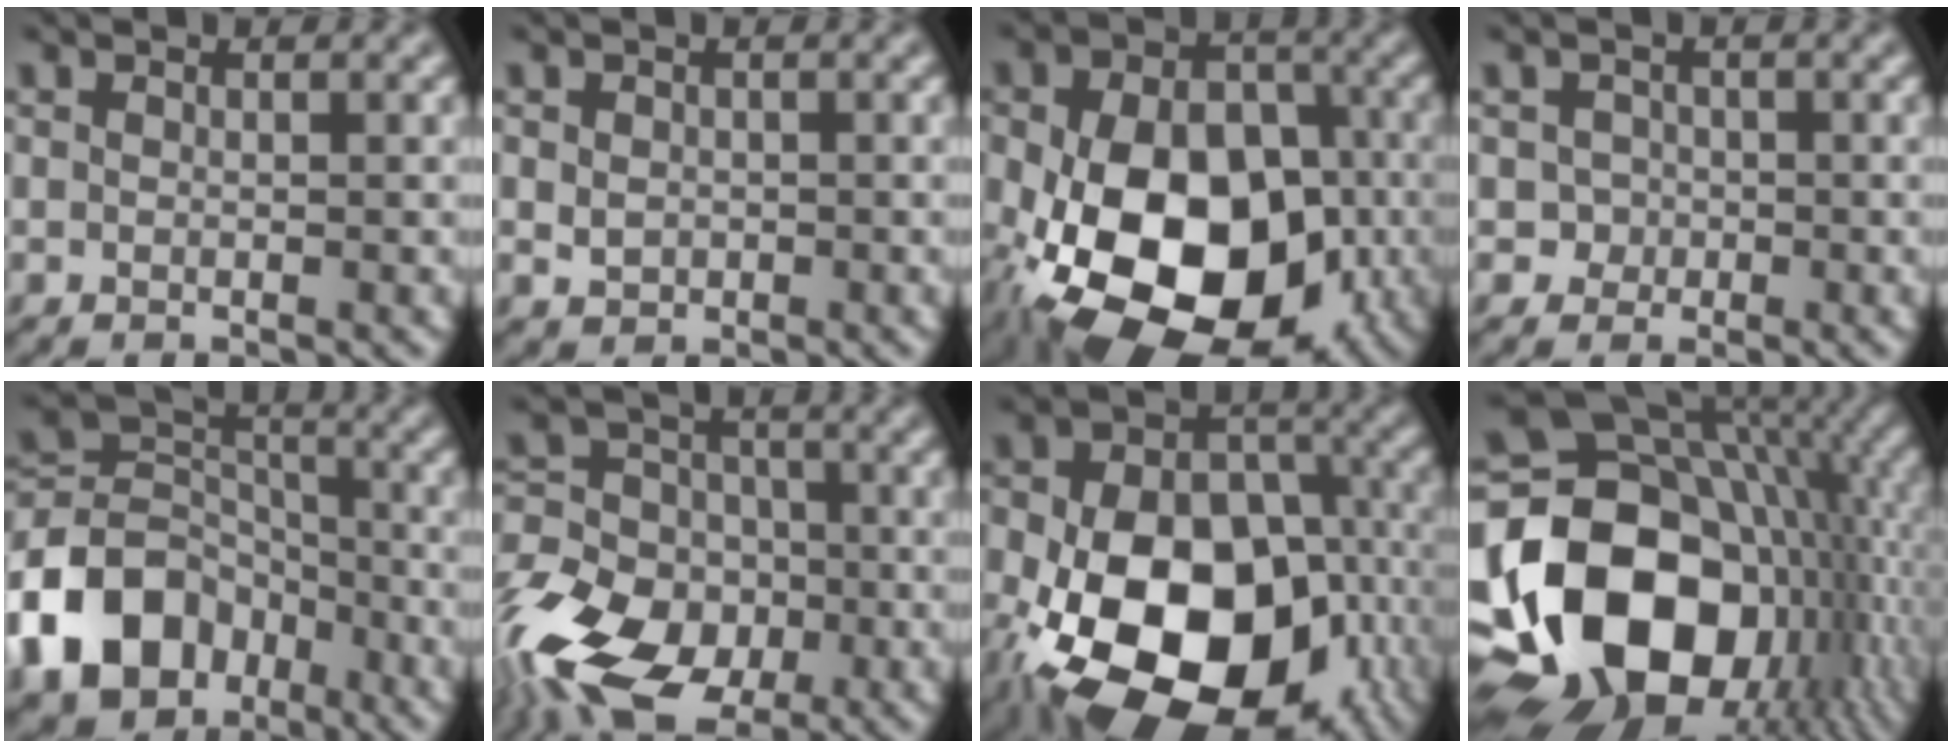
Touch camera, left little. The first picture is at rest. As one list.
[{"total": 1.5, "force": [-0.1, 1.4, 0.7], "torque": [-0.013, -0.002, 0.000]}, {"total": 18.7, "force": [-5.9, 12.4, 12.7], "torque": [-0.189, -0.024, -0.104]}, {"total": 1.8, "force": [-0.4, 1.7, 0.2], "torque": [0.014, 0.001, -0.006]}, {"total": 10.1, "force": [-5.1, 7.2, 5.1], "torque": [-0.099, 0.009, -0.111]}, {"total": 14.6, "force": [-8.2, 9.6, 7.3], "torque": [-0.158, -0.025, -0.153]}, {"total": 21.2, "force": [-8.3, 14.8, 12.8], "torque": [-0.217, -0.040, -0.140]}, {"total": 21.8, "force": [-4.8, 16.3, 13.6], "torque": [-0.286, -0.020, -0.076]}]